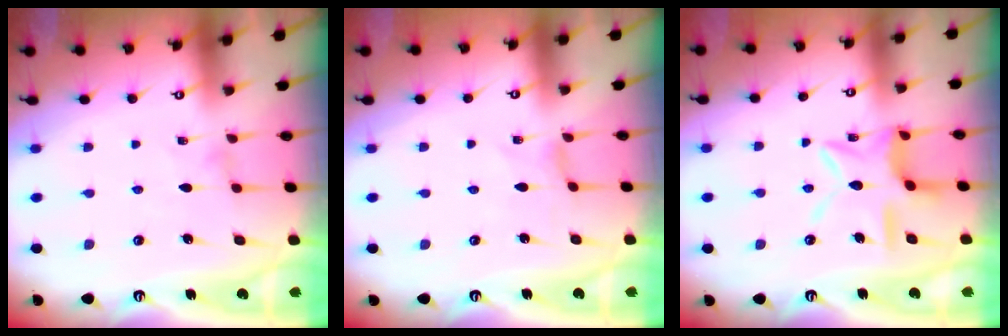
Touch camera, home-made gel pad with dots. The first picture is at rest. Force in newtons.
{"total": 0.0}
{"total": 13.3, "press": 13.3, "slide": 1.1}